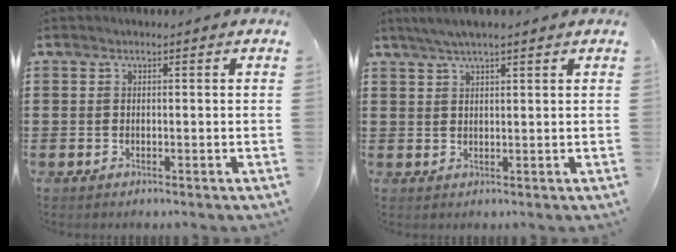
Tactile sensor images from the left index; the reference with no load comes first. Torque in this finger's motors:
{"motor_torque": [0.69, -0.65, 0.11, 0.03]}